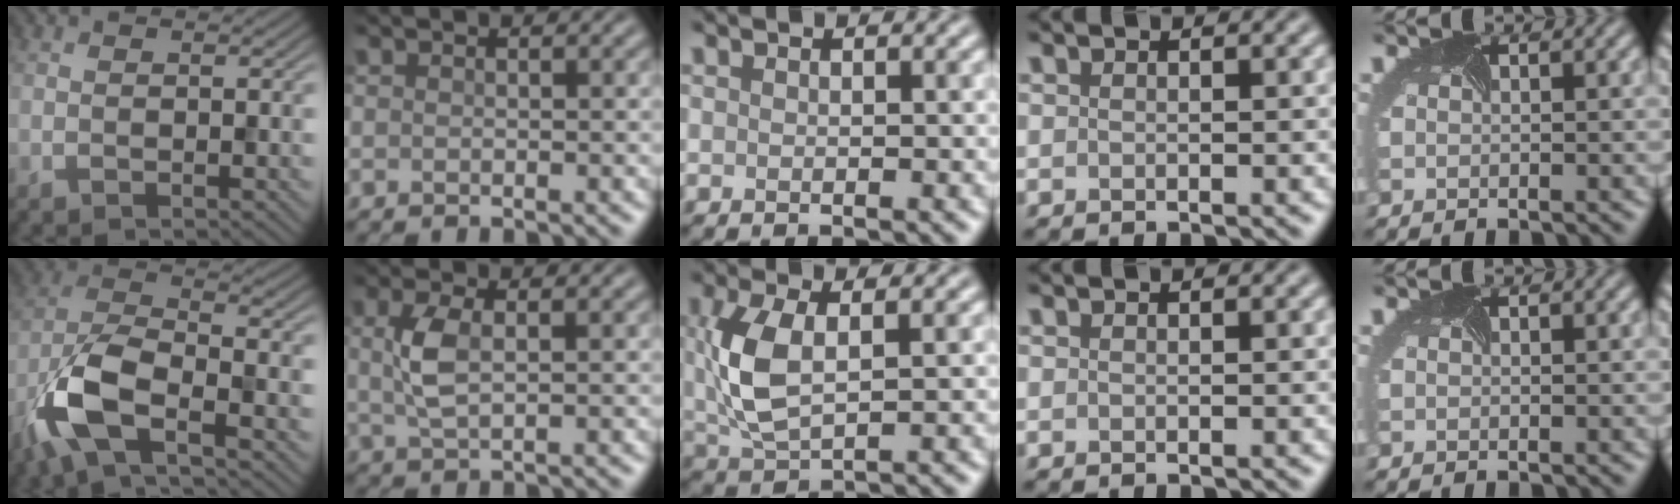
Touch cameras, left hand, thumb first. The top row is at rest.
{"thumb": {"total": 9.9, "force": [-5.1, 3.8, 7.6], "torque": [-0.166, -0.001, -0.118]}, "index": {"total": 3.2, "force": [0.2, 1.4, 2.8], "torque": [-0.066, 0.005, 0.006]}, "middle": {"total": 5.6, "force": [0.9, 2.8, 4.8], "torque": [-0.121, 0.002, 0.023]}}